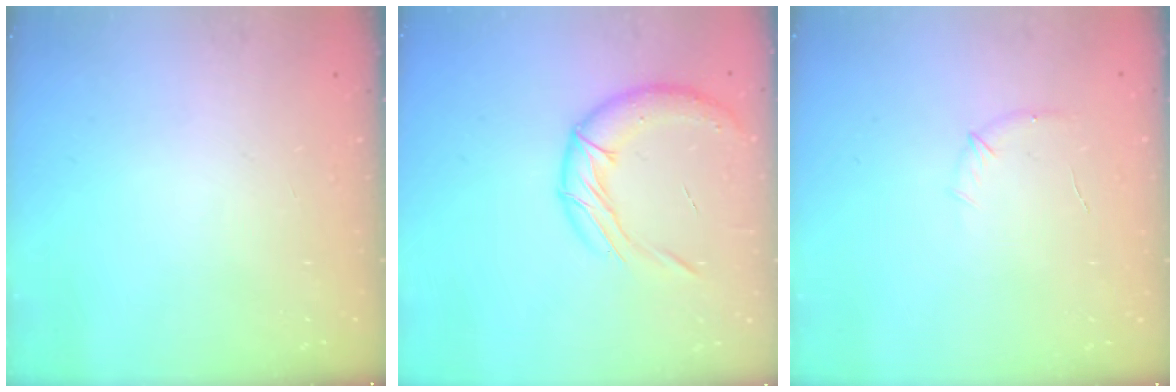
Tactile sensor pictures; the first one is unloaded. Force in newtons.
{"total": 14.7, "press": 14.5, "slide": 2.0}
{"total": 5.5, "press": 5.3, "slide": 1.5}